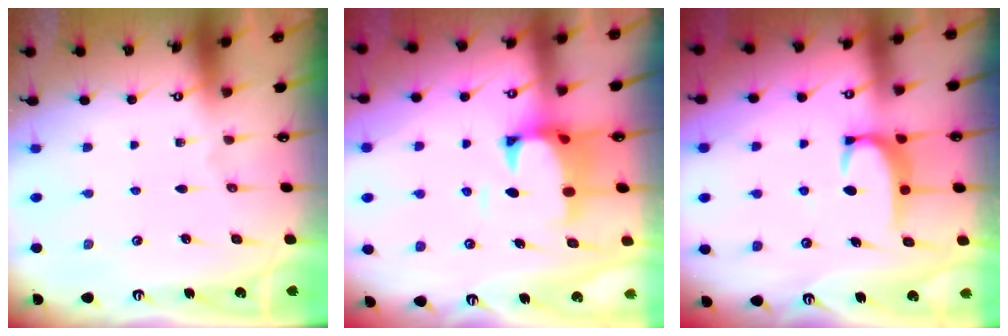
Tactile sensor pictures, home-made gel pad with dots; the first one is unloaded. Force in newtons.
{"total": 2.8, "press": 2.6, "slide": 1.2}
{"total": 2.9, "press": 2.8, "slide": 0.5}